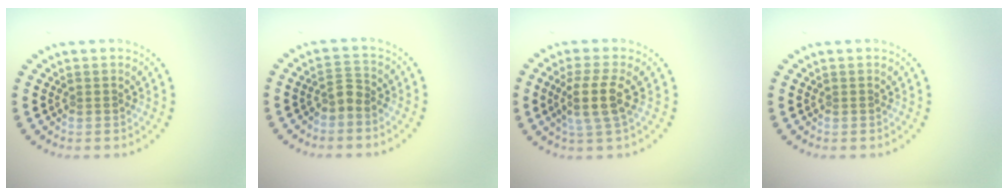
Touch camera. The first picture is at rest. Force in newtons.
{"total": 1.8, "press": 1.3, "slide": 1.2}
{"total": 3.4, "press": 2.9, "slide": 1.8}
{"total": 0.0}